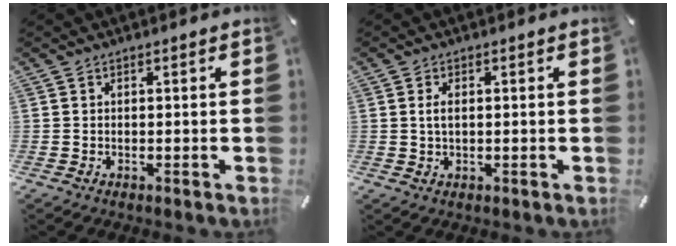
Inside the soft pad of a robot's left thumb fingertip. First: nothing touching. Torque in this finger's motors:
{"motor_torque": [0.04, -0.04, 0.07, -0.07, -0.01]}